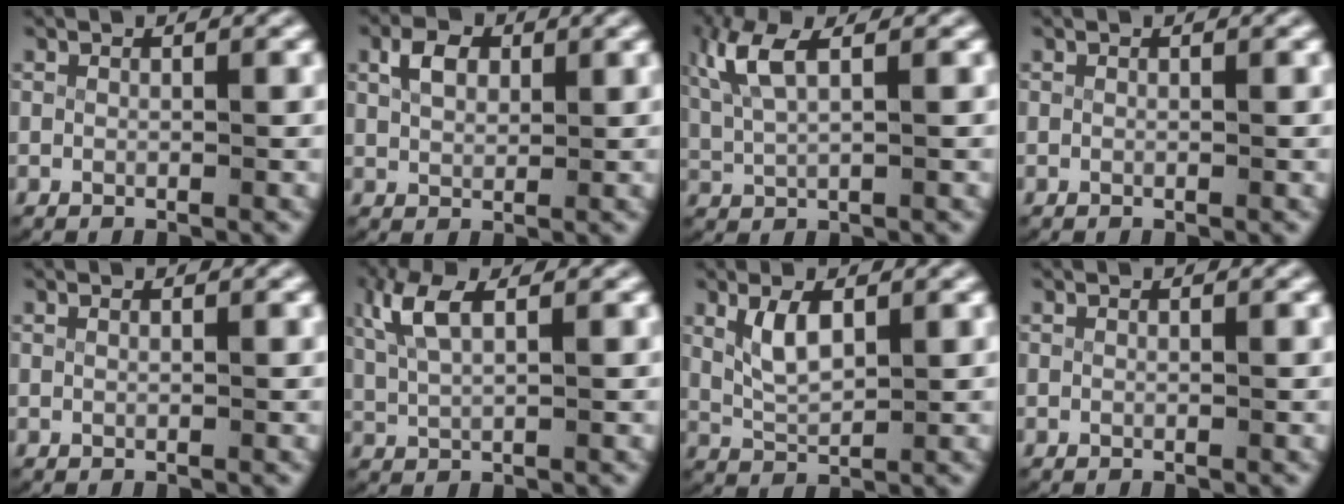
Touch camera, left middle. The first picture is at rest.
{"total": 2.5, "force": [1.1, 1.6, 1.6], "torque": [-0.035, -0.006, 0.028]}
{"total": 4.1, "force": [1.6, 1.8, 3.3], "torque": [-0.087, 0.004, 0.034]}
{"total": 0.0}
{"total": 0.0}
{"total": 3.6, "force": [1.6, 1.6, 2.9], "torque": [-0.075, 0.001, 0.037]}
{"total": 3.1, "force": [1.0, 1.6, 2.5], "torque": [-0.055, -0.008, 0.028]}
{"total": 0.0}